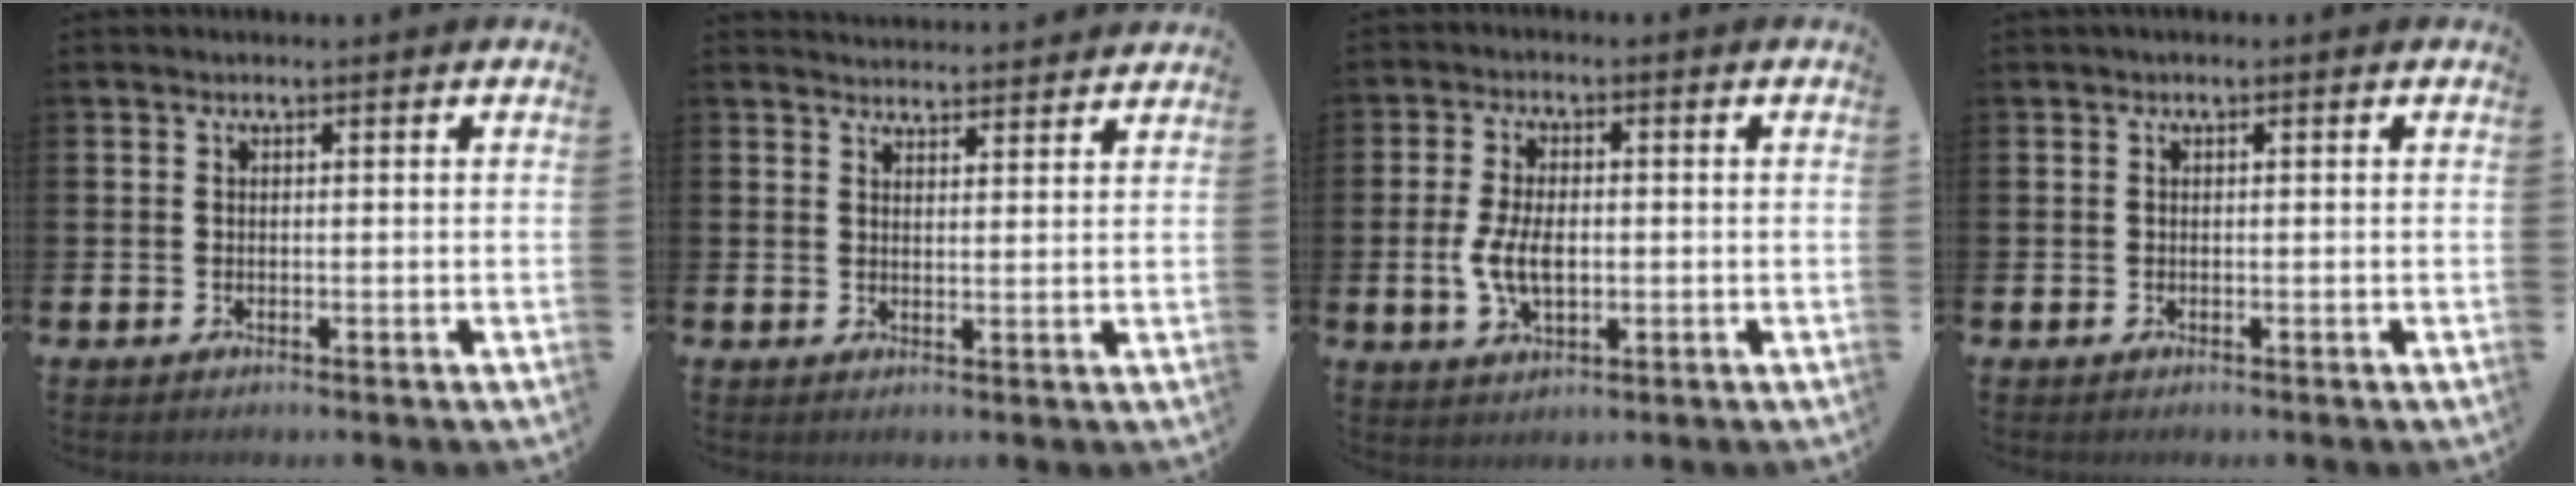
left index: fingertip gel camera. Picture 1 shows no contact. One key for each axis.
{"total": 3.2, "fx": 3.2, "fy": 0.3, "fz": -0.1, "tx": -0.003, "ty": -0.019, "tz": 0.058}
{"total": 5.8, "fx": -0.4, "fy": 3.1, "fz": 4.8, "tx": -0.095, "ty": 0.001, "tz": -0.011}
{"total": 0.0}